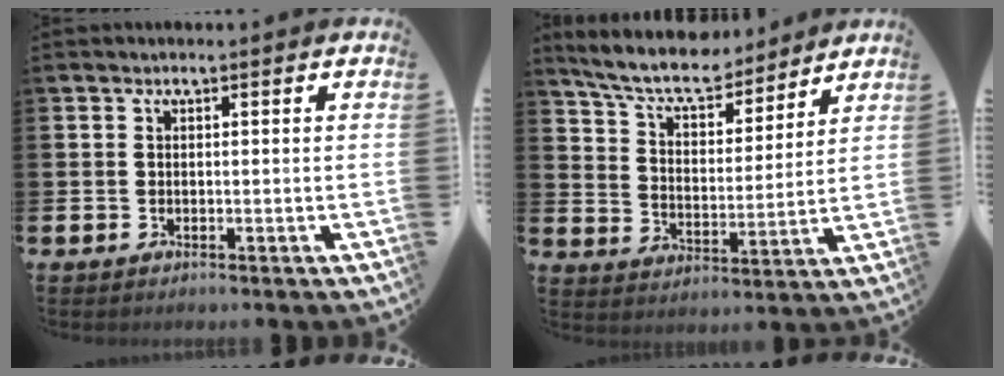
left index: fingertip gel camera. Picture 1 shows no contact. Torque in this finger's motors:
{"motor_torque": [1.11, -1.03, 0.81, 0.21]}